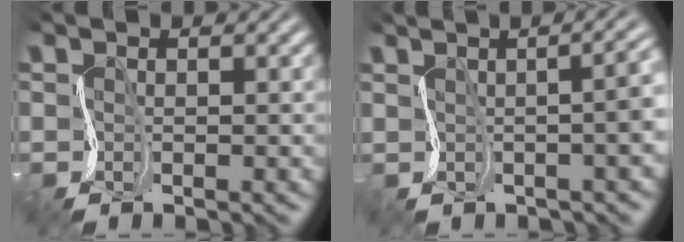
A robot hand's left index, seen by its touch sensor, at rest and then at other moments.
{"total": 7.8, "force": [0.9, 3.8, 6.7], "torque": [-0.013, 0.031, -0.002]}